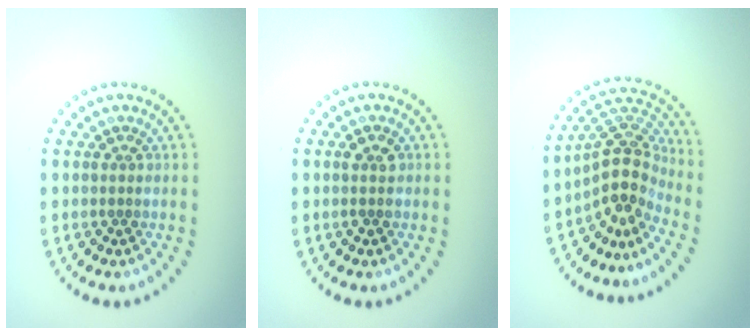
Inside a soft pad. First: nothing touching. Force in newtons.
{"total": 1.4, "press": 1.4, "slide": 0.2}
{"total": 4.5, "press": 3.2, "slide": 3.2}